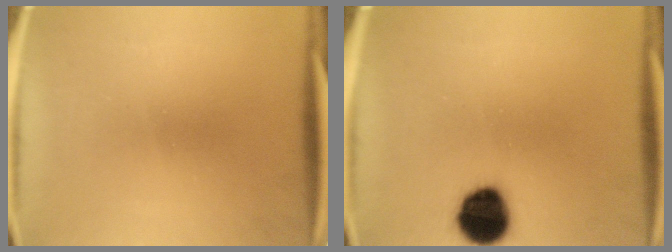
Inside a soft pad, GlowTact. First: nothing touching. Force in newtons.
{"total": 11.5}